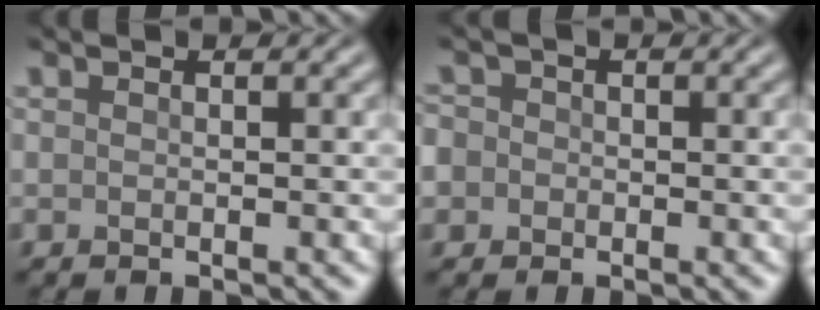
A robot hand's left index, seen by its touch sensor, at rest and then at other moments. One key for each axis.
{"total": 2.9, "fx": -0.2, "fy": 2.8, "fz": 0.9, "tx": -0.010, "ty": 0.017, "tz": -0.031}